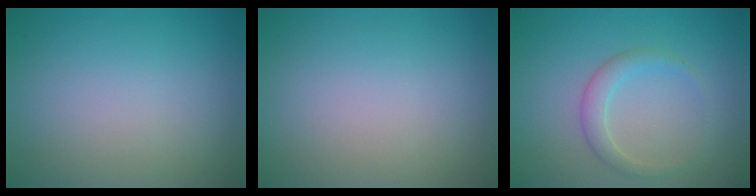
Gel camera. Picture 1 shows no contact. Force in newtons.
{"total": 0.0}
{"total": 1.9, "press": 1.9, "slide": 0.1}